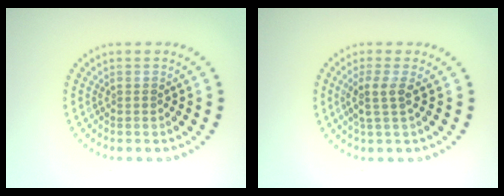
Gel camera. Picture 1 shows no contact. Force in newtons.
{"total": 2.1, "press": 1.7, "slide": 1.3}